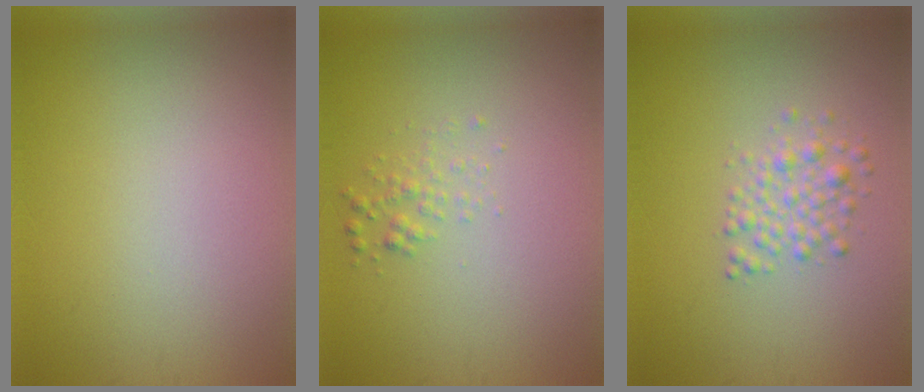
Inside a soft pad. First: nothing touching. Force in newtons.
{"total": 1.2, "press": 1.2, "slide": 0.0}
{"total": 2.3, "press": 2.3, "slide": 0.0}